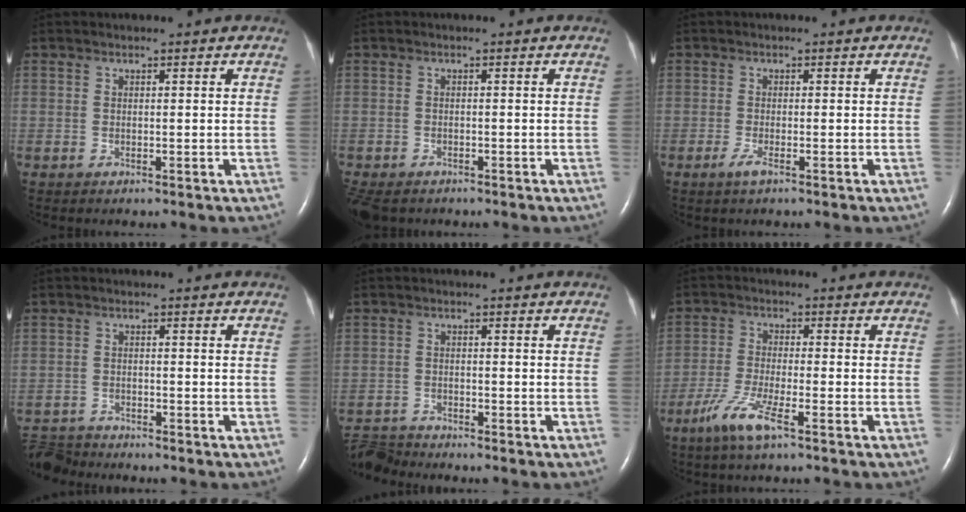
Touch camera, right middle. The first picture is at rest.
{"total": 5.4, "force": [-4.3, 2.5, 2.2], "torque": [-0.040, -0.008, -0.064]}
{"total": 1.6, "force": [-1.0, 0.1, 1.3], "torque": [-0.030, -0.004, -0.023]}
{"total": 5.8, "force": [-5.7, 0.8, -0.2], "torque": [-0.001, -0.007, -0.109]}
{"total": 5.3, "force": [-5.2, 0.1, -0.4], "torque": [0.003, -0.008, -0.101]}
{"total": 6.6, "force": [-4.0, 0.6, 5.2], "torque": [-0.117, -0.013, -0.080]}